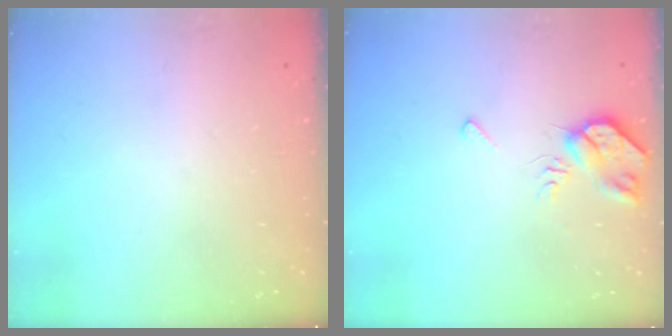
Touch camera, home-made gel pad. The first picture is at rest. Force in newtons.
{"total": 7.4, "press": 7.4, "slide": 1.1}